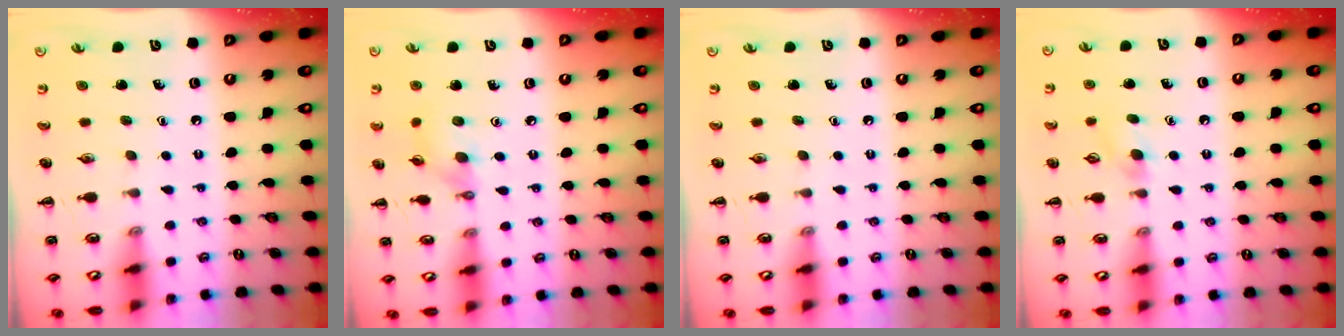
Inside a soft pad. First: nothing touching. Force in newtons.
{"total": 6.8, "press": 6.8, "slide": 0.9}
{"total": 0.0}
{"total": 5.3, "press": 4.9, "slide": 1.9}